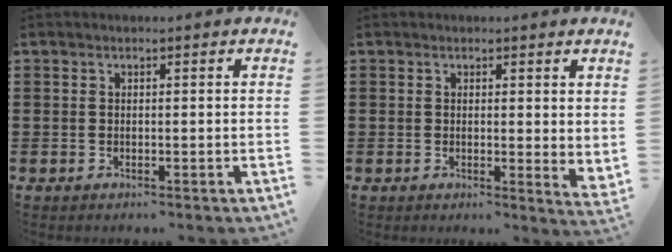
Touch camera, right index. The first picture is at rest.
{"total": 1.4, "force": [1.0, 0.6, 0.8], "torque": [-0.012, 0.000, 0.018]}